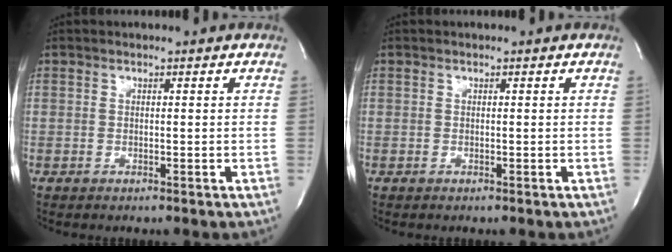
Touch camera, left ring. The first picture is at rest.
{"total": 0.0}